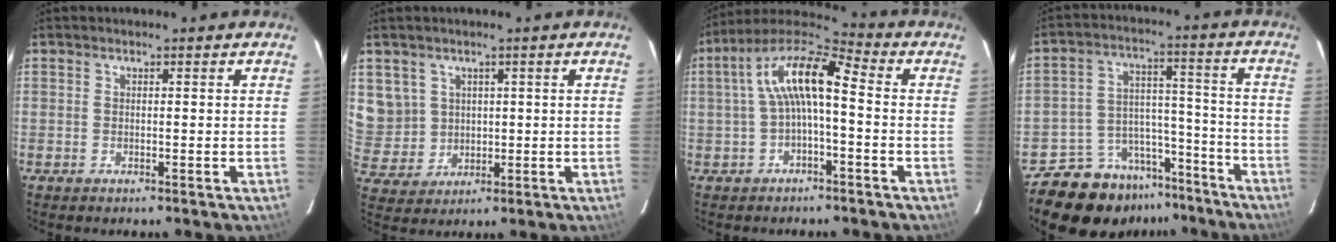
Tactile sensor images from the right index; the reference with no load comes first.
{"total": 8.0, "force": [2.7, 7.3, 1.7], "torque": [-0.044, 0.010, 0.075]}
{"total": 10.6, "force": [-0.4, 3.2, 10.1], "torque": [-0.203, 0.027, -0.011]}
{"total": 14.6, "force": [-11.5, 8.3, 3.4], "torque": [-0.073, 0.058, -0.158]}